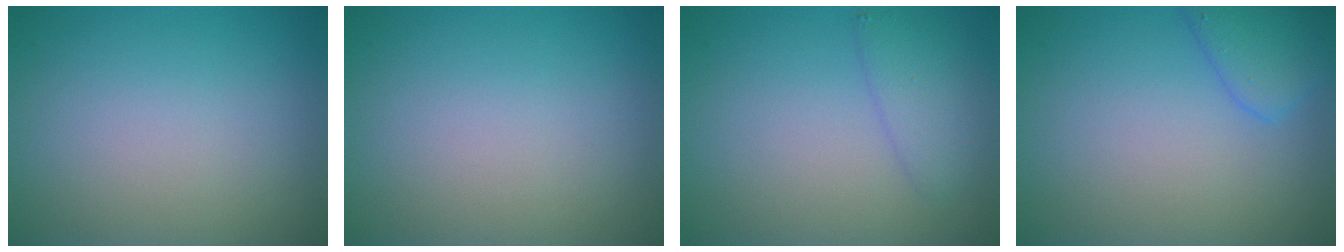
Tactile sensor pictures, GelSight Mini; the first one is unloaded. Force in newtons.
{"total": 0.0}
{"total": 2.3, "press": 2.3, "slide": 0.1}
{"total": 2.7, "press": 2.7, "slide": 0.2}